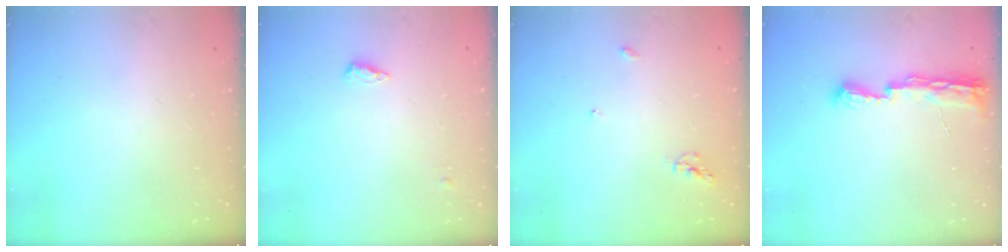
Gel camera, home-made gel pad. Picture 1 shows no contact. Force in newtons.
{"total": 8.7, "press": 5.7, "slide": 6.5}
{"total": 5.4, "press": 5.4, "slide": 0.0}
{"total": 8.1, "press": 8.0, "slide": 0.9}